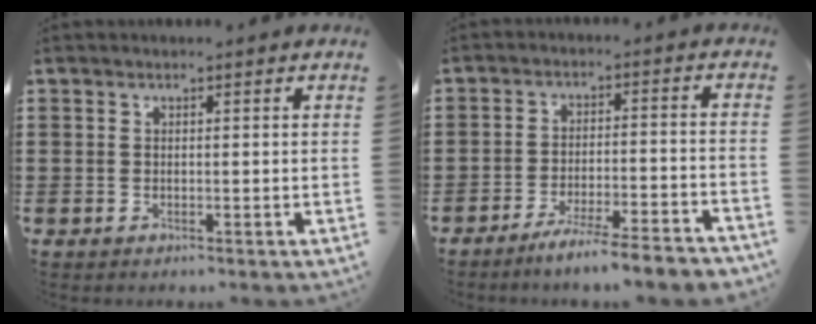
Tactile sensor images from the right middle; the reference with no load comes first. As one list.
[{"total": 5.7, "force": [-5.1, -0.7, 2.5], "torque": [-0.044, -0.017, -0.094]}]